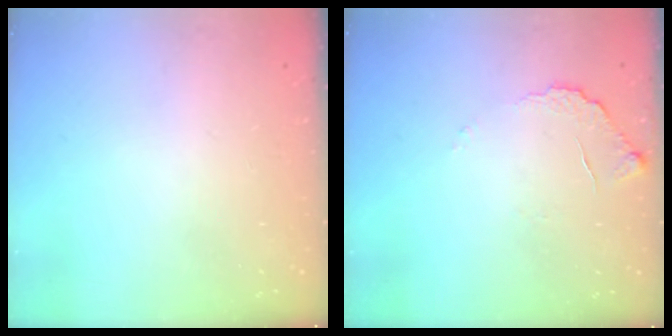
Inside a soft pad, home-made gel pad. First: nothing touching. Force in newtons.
{"total": 8.3, "press": 8.3, "slide": 0.3}